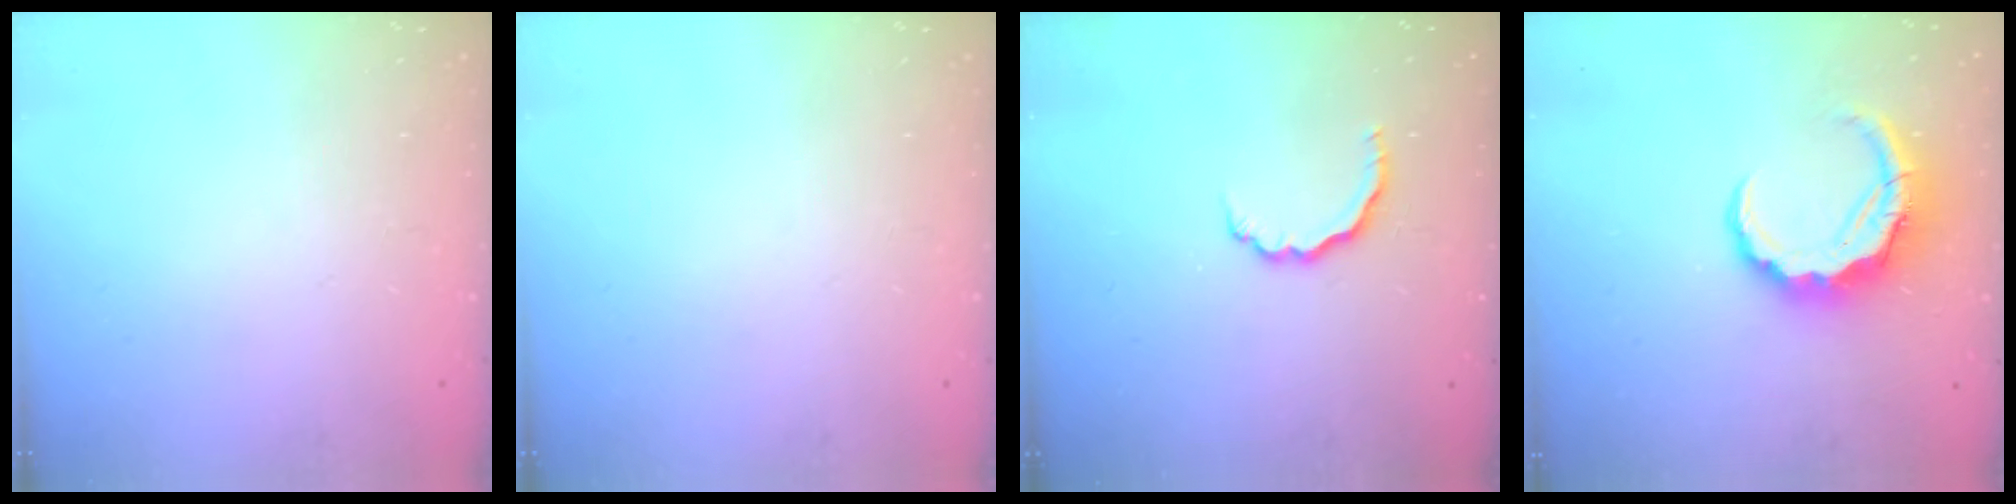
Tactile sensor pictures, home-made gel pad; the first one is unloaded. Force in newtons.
{"total": 0.0}
{"total": 4.9, "press": 4.8, "slide": 1.0}
{"total": 6.9, "press": 6.8, "slide": 1.3}